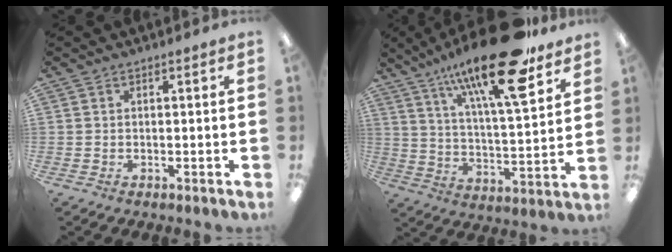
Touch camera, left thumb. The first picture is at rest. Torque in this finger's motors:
{"motor_torque": [0.77, 0.19, 1.68, -1.09, 0.34]}